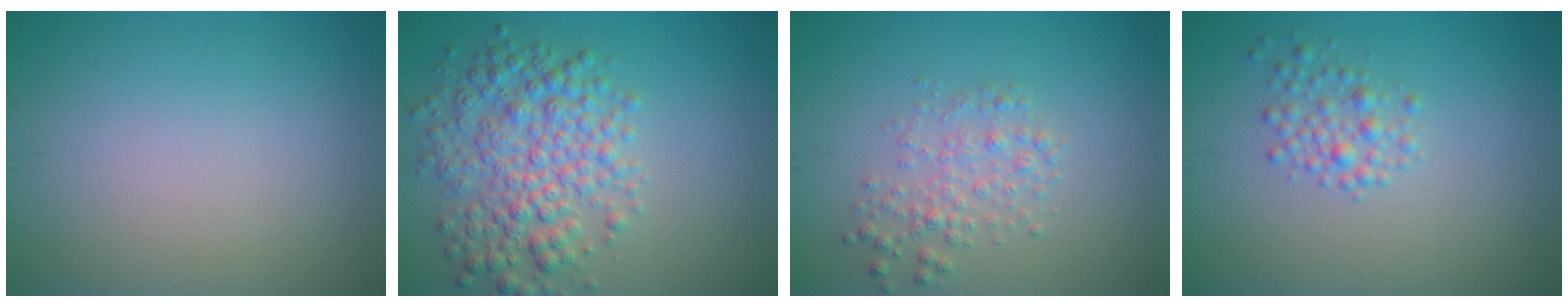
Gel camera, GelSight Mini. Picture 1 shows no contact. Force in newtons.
{"total": 5.8, "press": 5.8, "slide": 0.1}
{"total": 2.3, "press": 2.3, "slide": 0.0}
{"total": 1.9, "press": 1.9, "slide": 0.1}